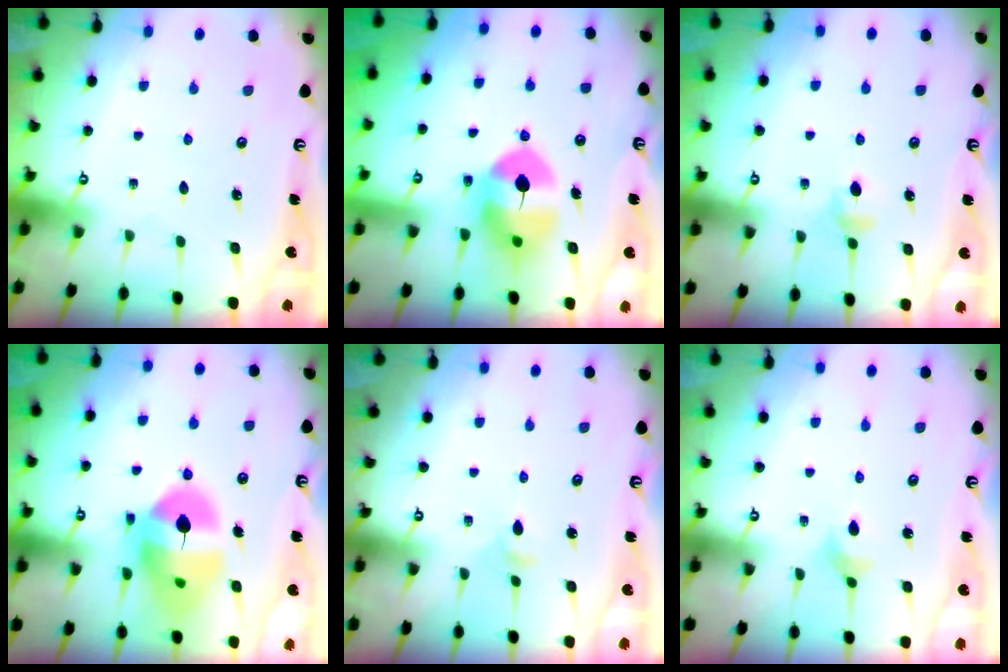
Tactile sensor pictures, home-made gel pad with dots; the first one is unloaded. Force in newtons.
{"total": 10.2, "press": 10.0, "slide": 1.6}
{"total": 4.0, "press": 3.9, "slide": 0.7}
{"total": 15.8, "press": 15.7, "slide": 1.7}
{"total": 3.2, "press": 3.2, "slide": 0.4}
{"total": 3.6, "press": 3.6, "slide": 0.6}